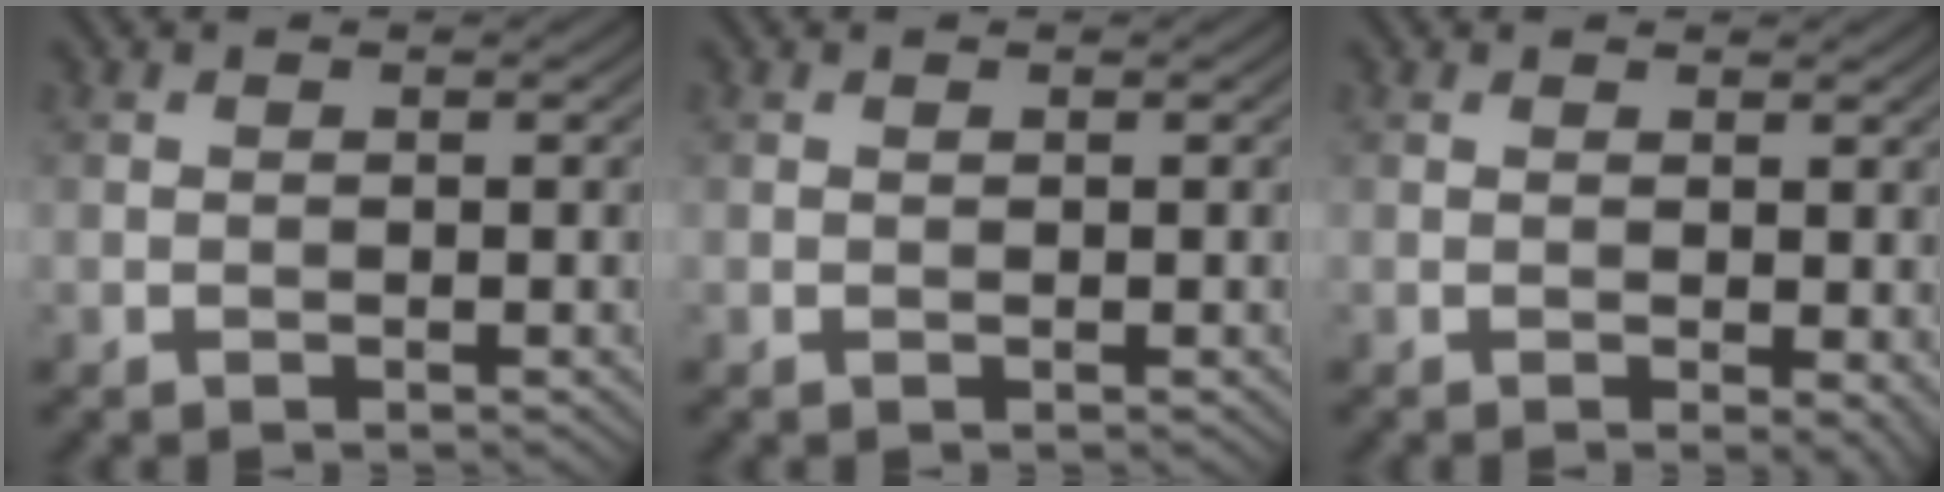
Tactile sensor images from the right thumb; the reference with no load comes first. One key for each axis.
{"total": 0.0}
{"total": 2.2, "fx": 0.2, "fy": 0.5, "fz": 2.1, "tx": -0.028, "ty": -0.004, "tz": 0.005}